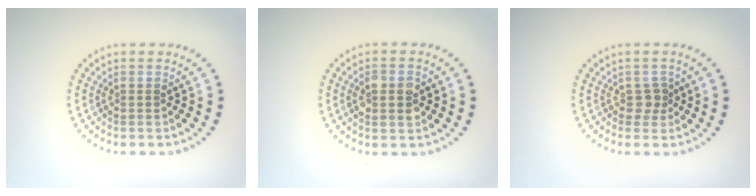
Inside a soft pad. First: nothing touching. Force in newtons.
{"total": 2.8, "press": 2.8, "slide": 0.2}
{"total": 1.4, "press": 1.1, "slide": 0.8}